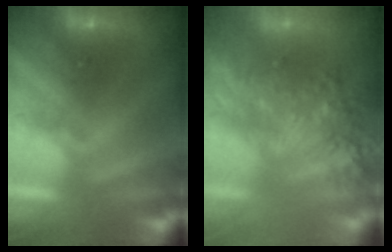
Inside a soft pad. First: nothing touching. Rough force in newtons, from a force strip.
{"total": 7.9}